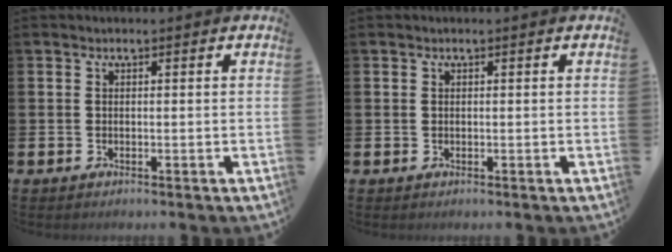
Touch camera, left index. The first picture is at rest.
{"total": 0.0}